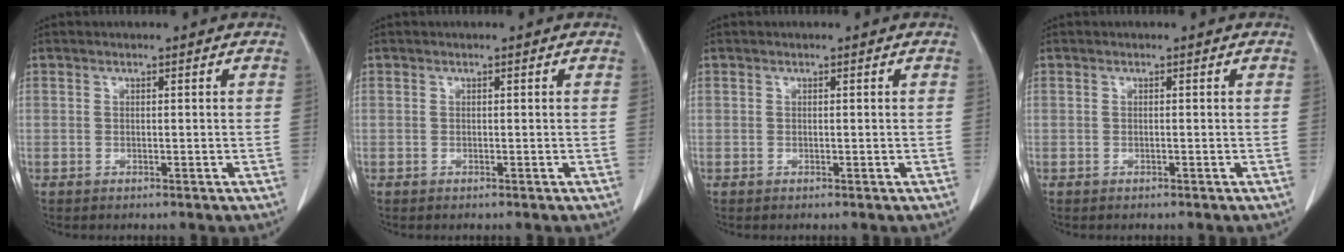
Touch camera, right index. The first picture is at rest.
{"total": 0.0}
{"total": 0.0}
{"total": 0.0}